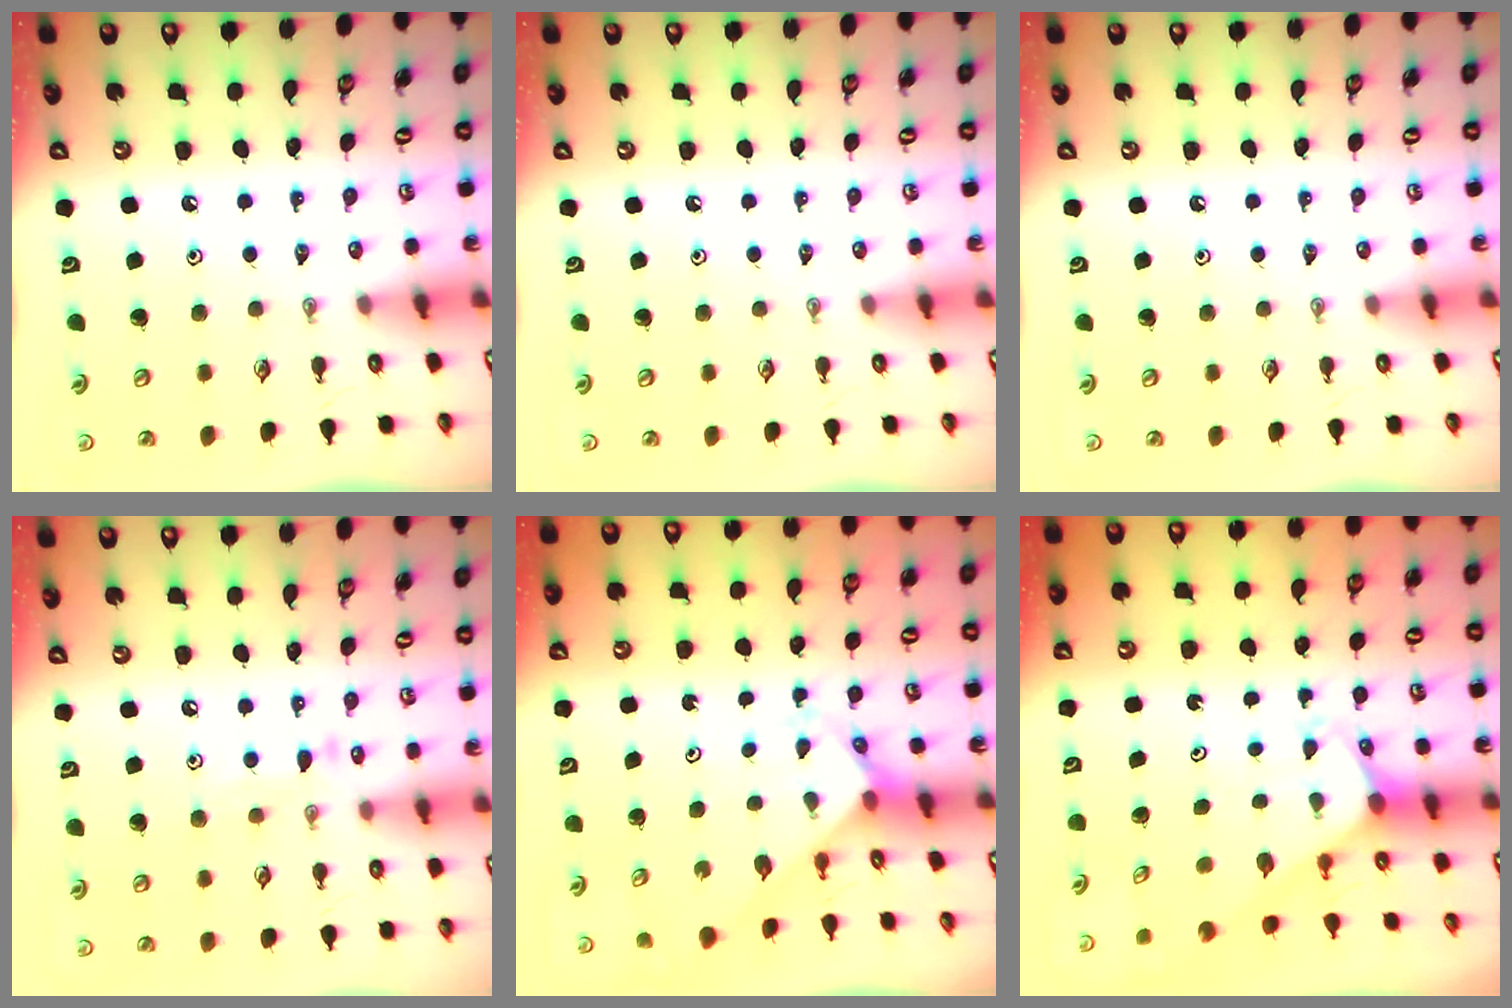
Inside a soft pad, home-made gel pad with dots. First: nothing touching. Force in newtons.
{"total": 0.0}
{"total": 0.0}
{"total": 8.9, "press": 8.8, "slide": 0.7}
{"total": 2.7, "press": 2.7, "slide": 0.2}
{"total": 2.0, "press": 2.0, "slide": 0.1}